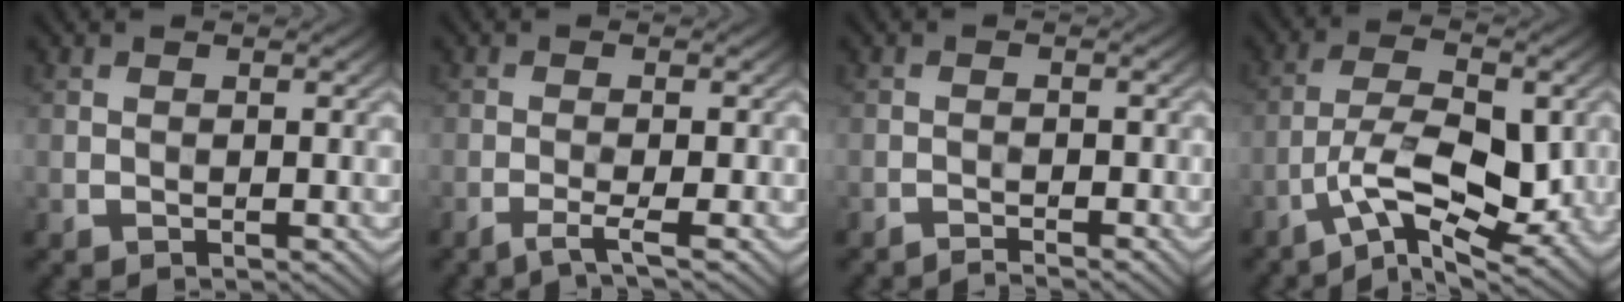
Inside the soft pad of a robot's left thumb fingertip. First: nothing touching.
{"total": 2.7, "force": [-1.7, 0.2, 2.1], "torque": [-0.031, 0.007, -0.043]}
{"total": 1.7, "force": [-1.6, 0.0, 0.7], "torque": [-0.008, 0.004, -0.031]}
{"total": 9.3, "force": [-3.4, 3.4, 7.9], "torque": [-0.138, 0.000, -0.066]}